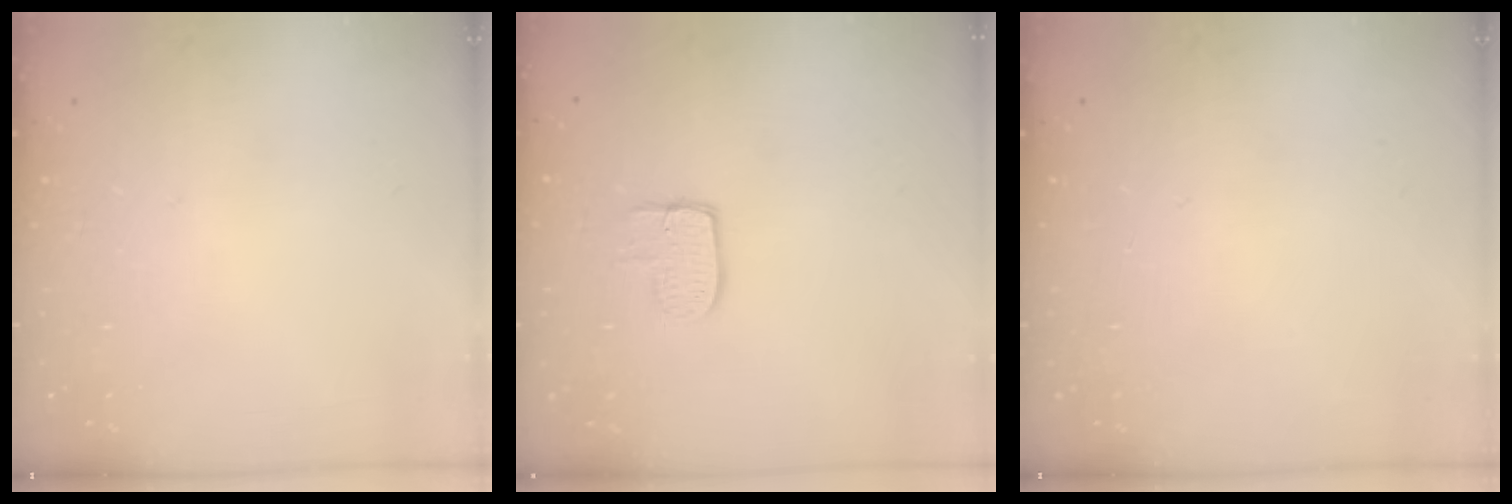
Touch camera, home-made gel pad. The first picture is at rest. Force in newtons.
{"total": 7.4, "press": 7.4, "slide": 0.2}
{"total": 0.0}